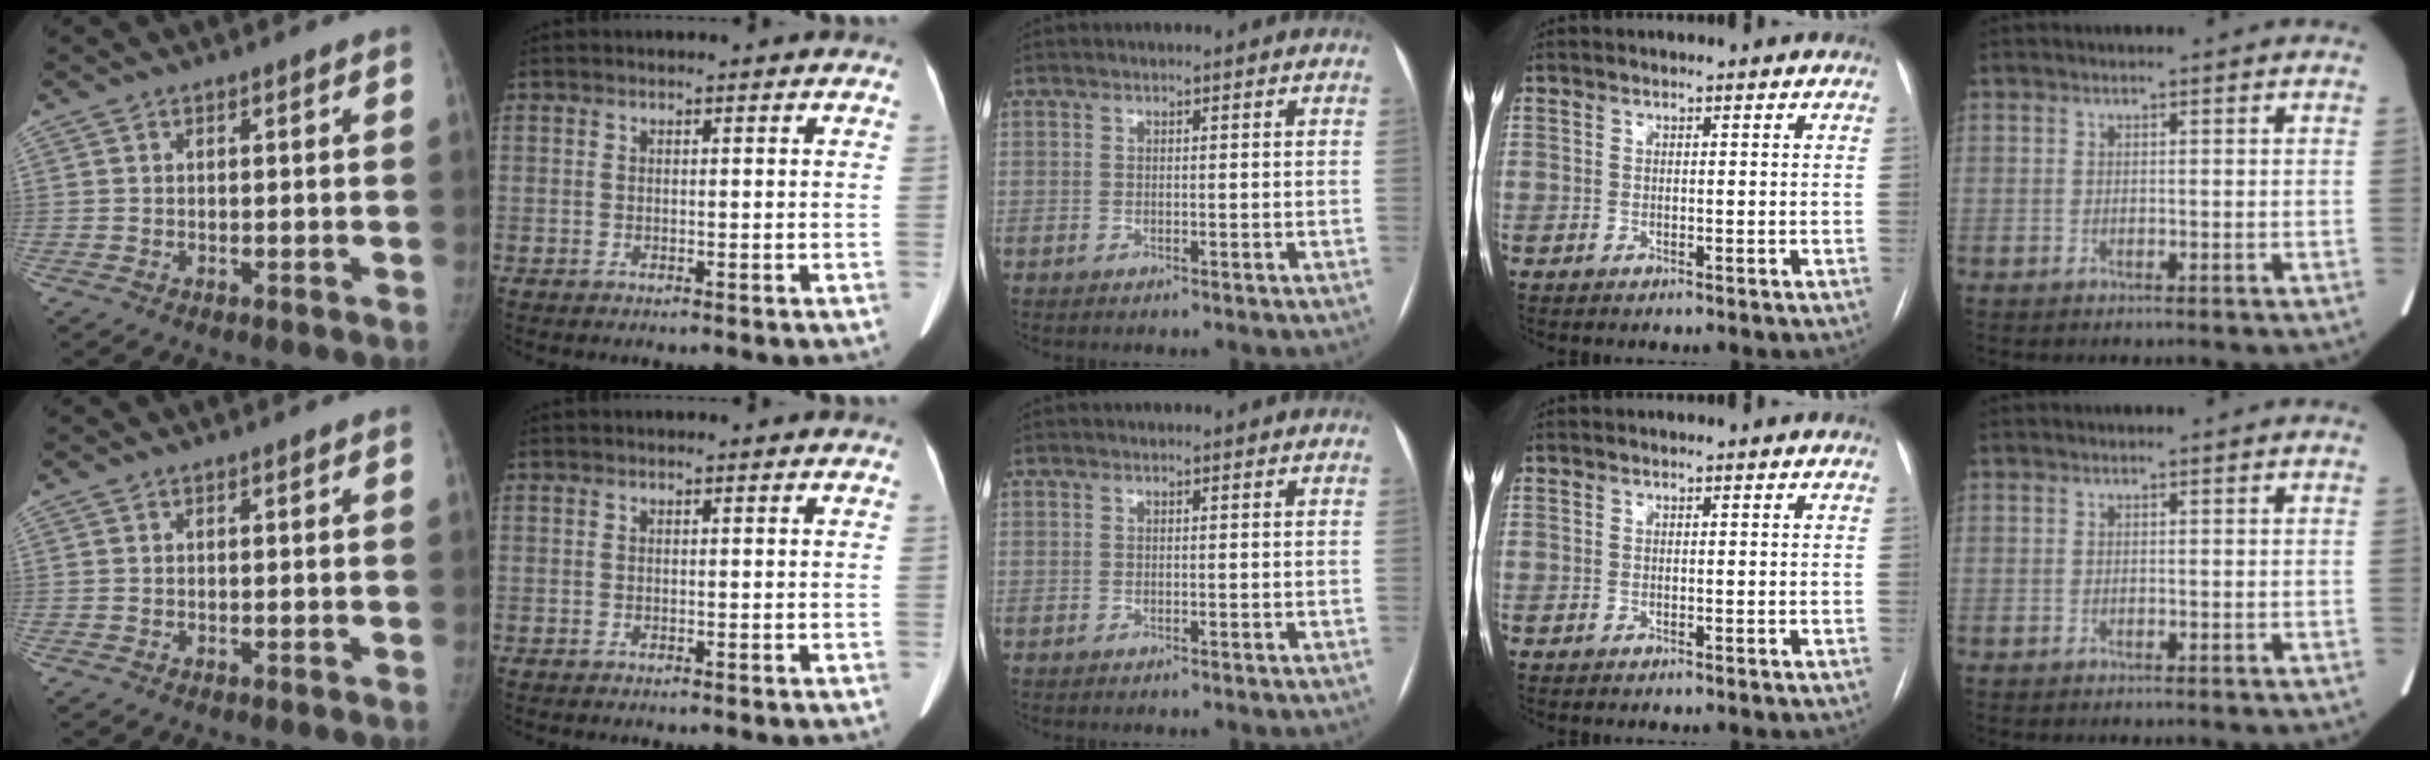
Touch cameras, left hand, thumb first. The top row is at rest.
{}